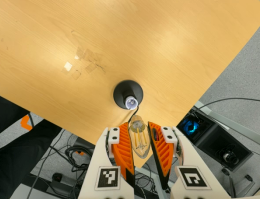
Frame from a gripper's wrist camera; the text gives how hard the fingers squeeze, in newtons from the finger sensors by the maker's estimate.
{"total": 12.7, "left": 13.4, "right": 12.1}